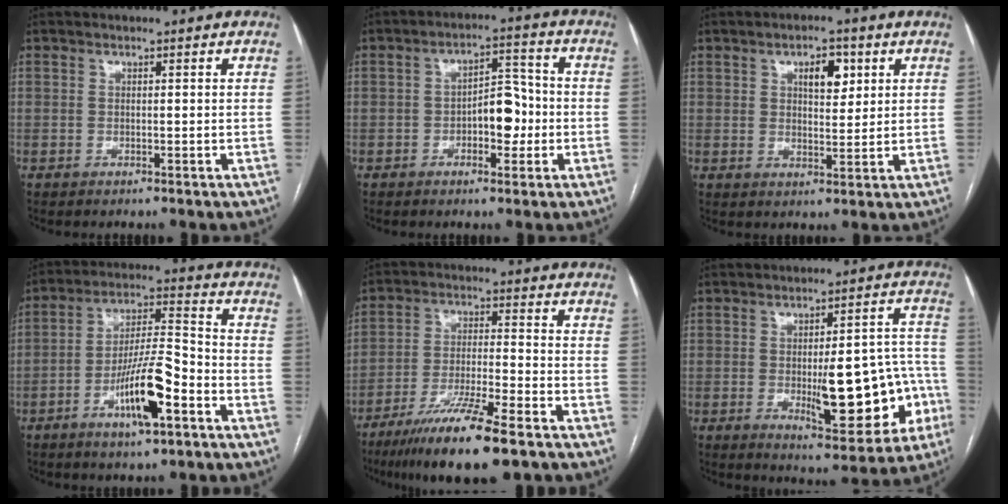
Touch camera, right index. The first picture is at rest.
{"total": 6.5, "force": [-1.4, 3.1, 5.5], "torque": [-0.082, 0.020, -0.020]}
{"total": 5.2, "force": [2.2, 2.3, 4.1], "torque": [-0.062, 0.006, 0.037]}
{"total": 11.9, "force": [-5.5, 2.0, 10.4], "torque": [-0.190, 0.002, -0.095]}
{"total": 13.3, "force": [-9.0, 0.7, 9.8], "torque": [-0.178, -0.034, -0.158]}
{"total": 16.2, "force": [-4.2, 4.9, 14.8], "torque": [-0.163, 0.026, -0.042]}